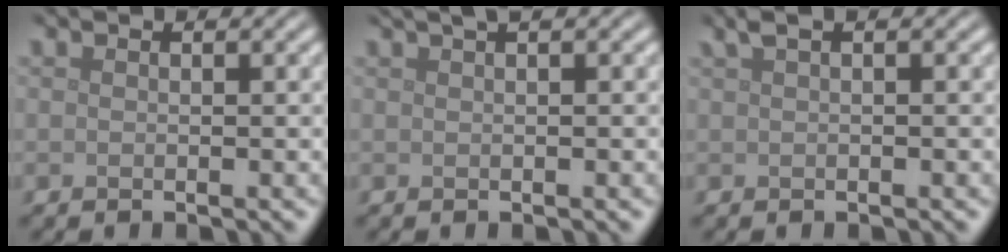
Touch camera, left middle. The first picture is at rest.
{"total": 2.1, "force": [1.2, 0.6, 1.6], "torque": [-0.021, 0.006, 0.014]}
{"total": 2.0, "force": [0.9, 0.6, 1.6], "torque": [-0.026, 0.008, 0.014]}